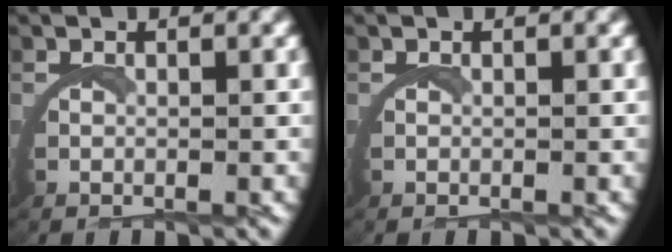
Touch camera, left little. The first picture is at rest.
{"total": 0.0}